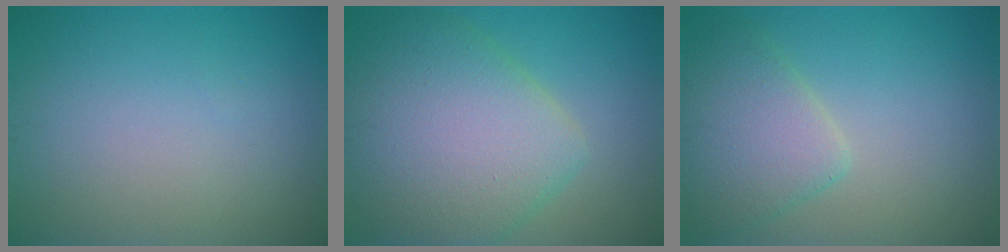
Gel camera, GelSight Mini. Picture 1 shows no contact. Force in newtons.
{"total": 9.3, "press": 9.3, "slide": 0.3}
{"total": 4.3, "press": 4.3, "slide": 0.2}